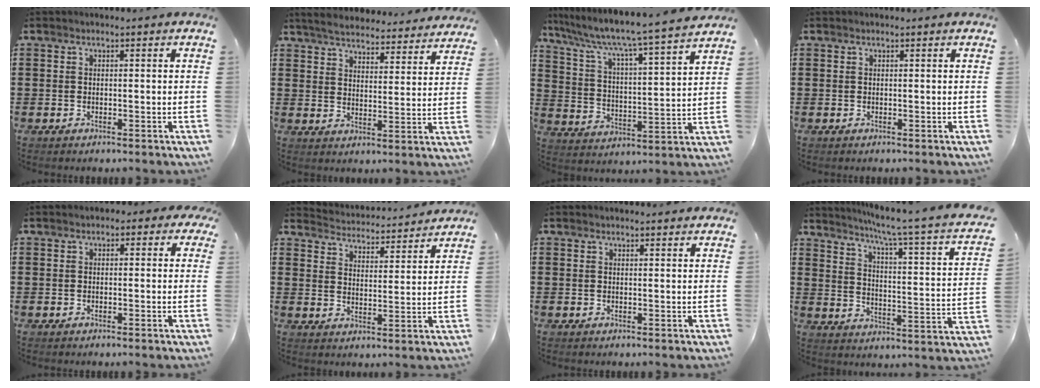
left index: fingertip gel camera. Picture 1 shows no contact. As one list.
[{"total": 4.5, "force": [4.5, 0.0, 0.5], "torque": [-0.033, -0.031, 0.075]}, {"total": 5.3, "force": [4.6, -0.6, 2.6], "torque": [-0.075, -0.051, 0.062]}, {"total": 0.0}, {"total": 1.0, "force": [-0.1, 0.8, 0.5], "torque": [-0.015, 0.007, -0.004]}, {"total": 3.7, "force": [3.7, -0.1, -0.2], "torque": [-0.020, -0.033, 0.059]}, {"total": 1.3, "force": [1.2, 0.0, 0.3], "torque": [-0.008, 0.000, 0.025]}, {"total": 4.9, "force": [3.4, -1.0, 3.4], "torque": [-0.080, -0.042, 0.043]}]